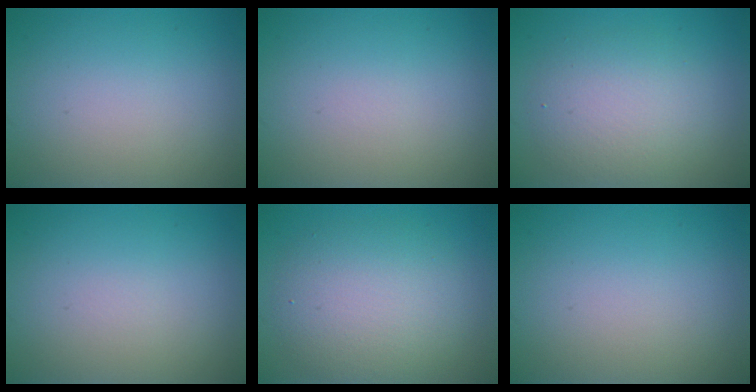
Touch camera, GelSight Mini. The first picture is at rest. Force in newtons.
{"total": 0.0}
{"total": 4.5, "press": 4.5, "slide": 0.5}
{"total": 0.0}
{"total": 5.6, "press": 5.6, "slide": 0.5}
{"total": 0.0}